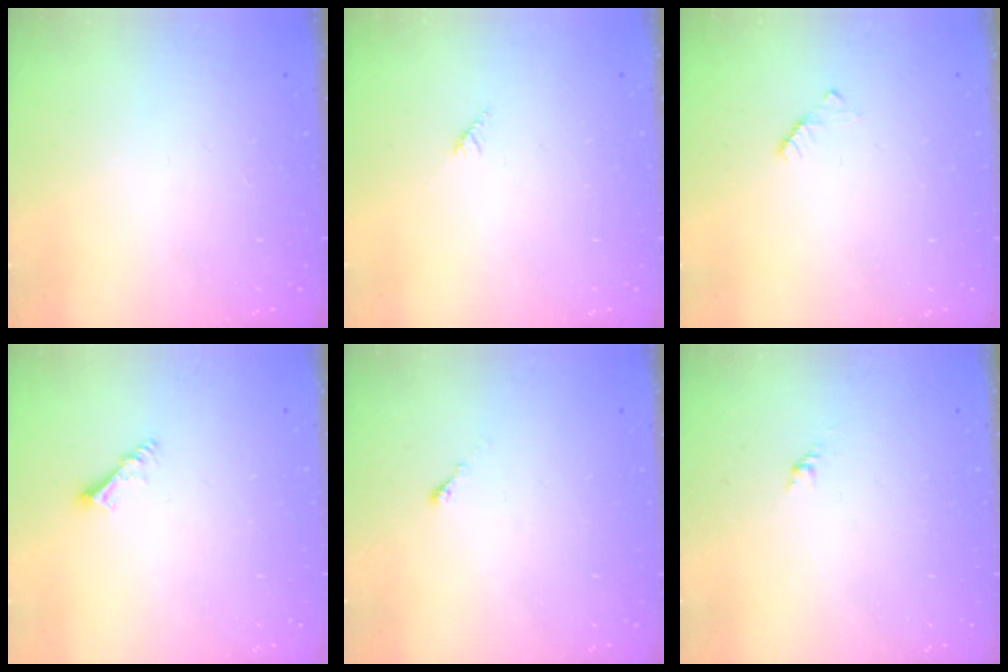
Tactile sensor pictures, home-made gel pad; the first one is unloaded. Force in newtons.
{"total": 2.7, "press": 2.7, "slide": 0.2}
{"total": 2.2, "press": 2.2, "slide": 0.3}
{"total": 3.9, "press": 3.9, "slide": 0.3}
{"total": 0.0}
{"total": 1.7, "press": 1.6, "slide": 0.7}